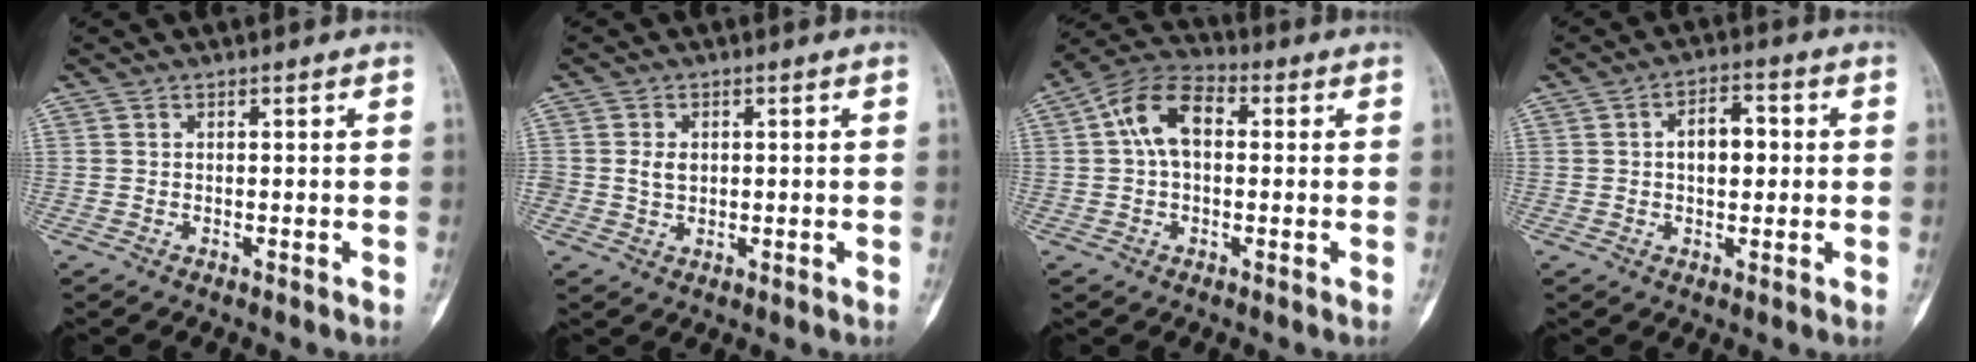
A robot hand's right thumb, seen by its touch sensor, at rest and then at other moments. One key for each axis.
{"total": 3.0, "fx": 0.4, "fy": 2.3, "fz": 1.9, "tx": -0.023, "ty": 0.000, "tz": 0.011}
{"total": 10.3, "fx": 1.6, "fy": 6.2, "fz": 8.1, "tx": -0.145, "ty": 0.031, "tz": 0.019}
{"total": 6.5, "fx": 0.7, "fy": 3.7, "fz": 5.3, "tx": -0.067, "ty": 0.013, "tz": 0.004}